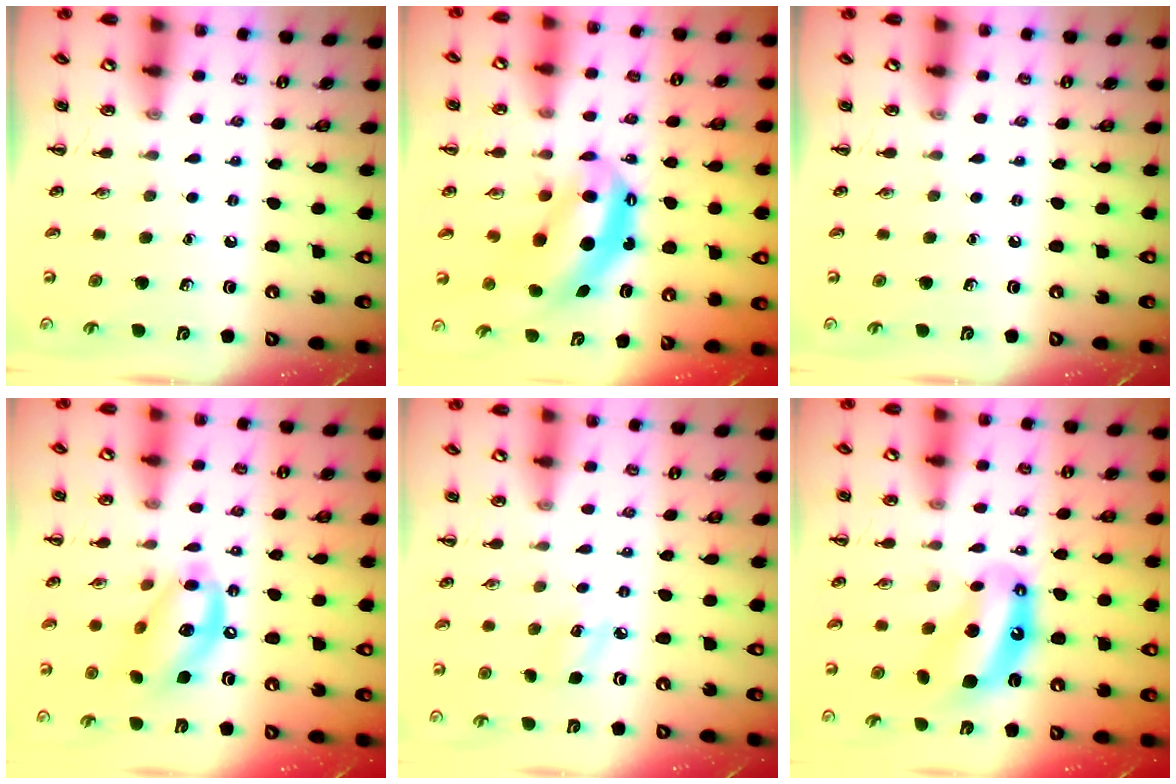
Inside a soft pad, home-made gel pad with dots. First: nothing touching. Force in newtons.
{"total": 8.2, "press": 8.0, "slide": 2.0}
{"total": 0.0}
{"total": 14.6, "press": 14.2, "slide": 3.7}
{"total": 6.6, "press": 6.3, "slide": 1.7}
{"total": 9.4, "press": 9.0, "slide": 2.6}